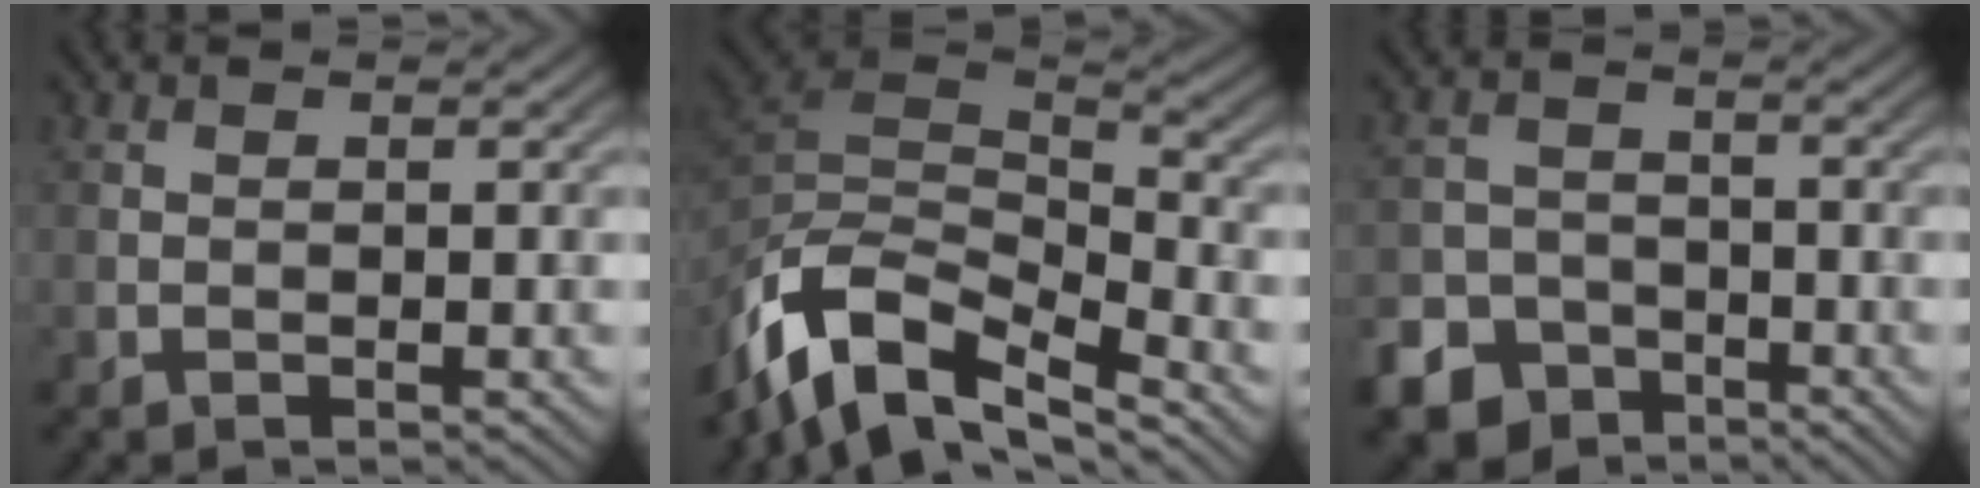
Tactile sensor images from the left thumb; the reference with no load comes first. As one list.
[{"total": 12.6, "force": [-7.2, 4.9, 9.1], "torque": [-0.207, -0.005, -0.127]}, {"total": 7.1, "force": [-5.0, 4.8, 1.8], "torque": [-0.030, -0.014, -0.097]}]